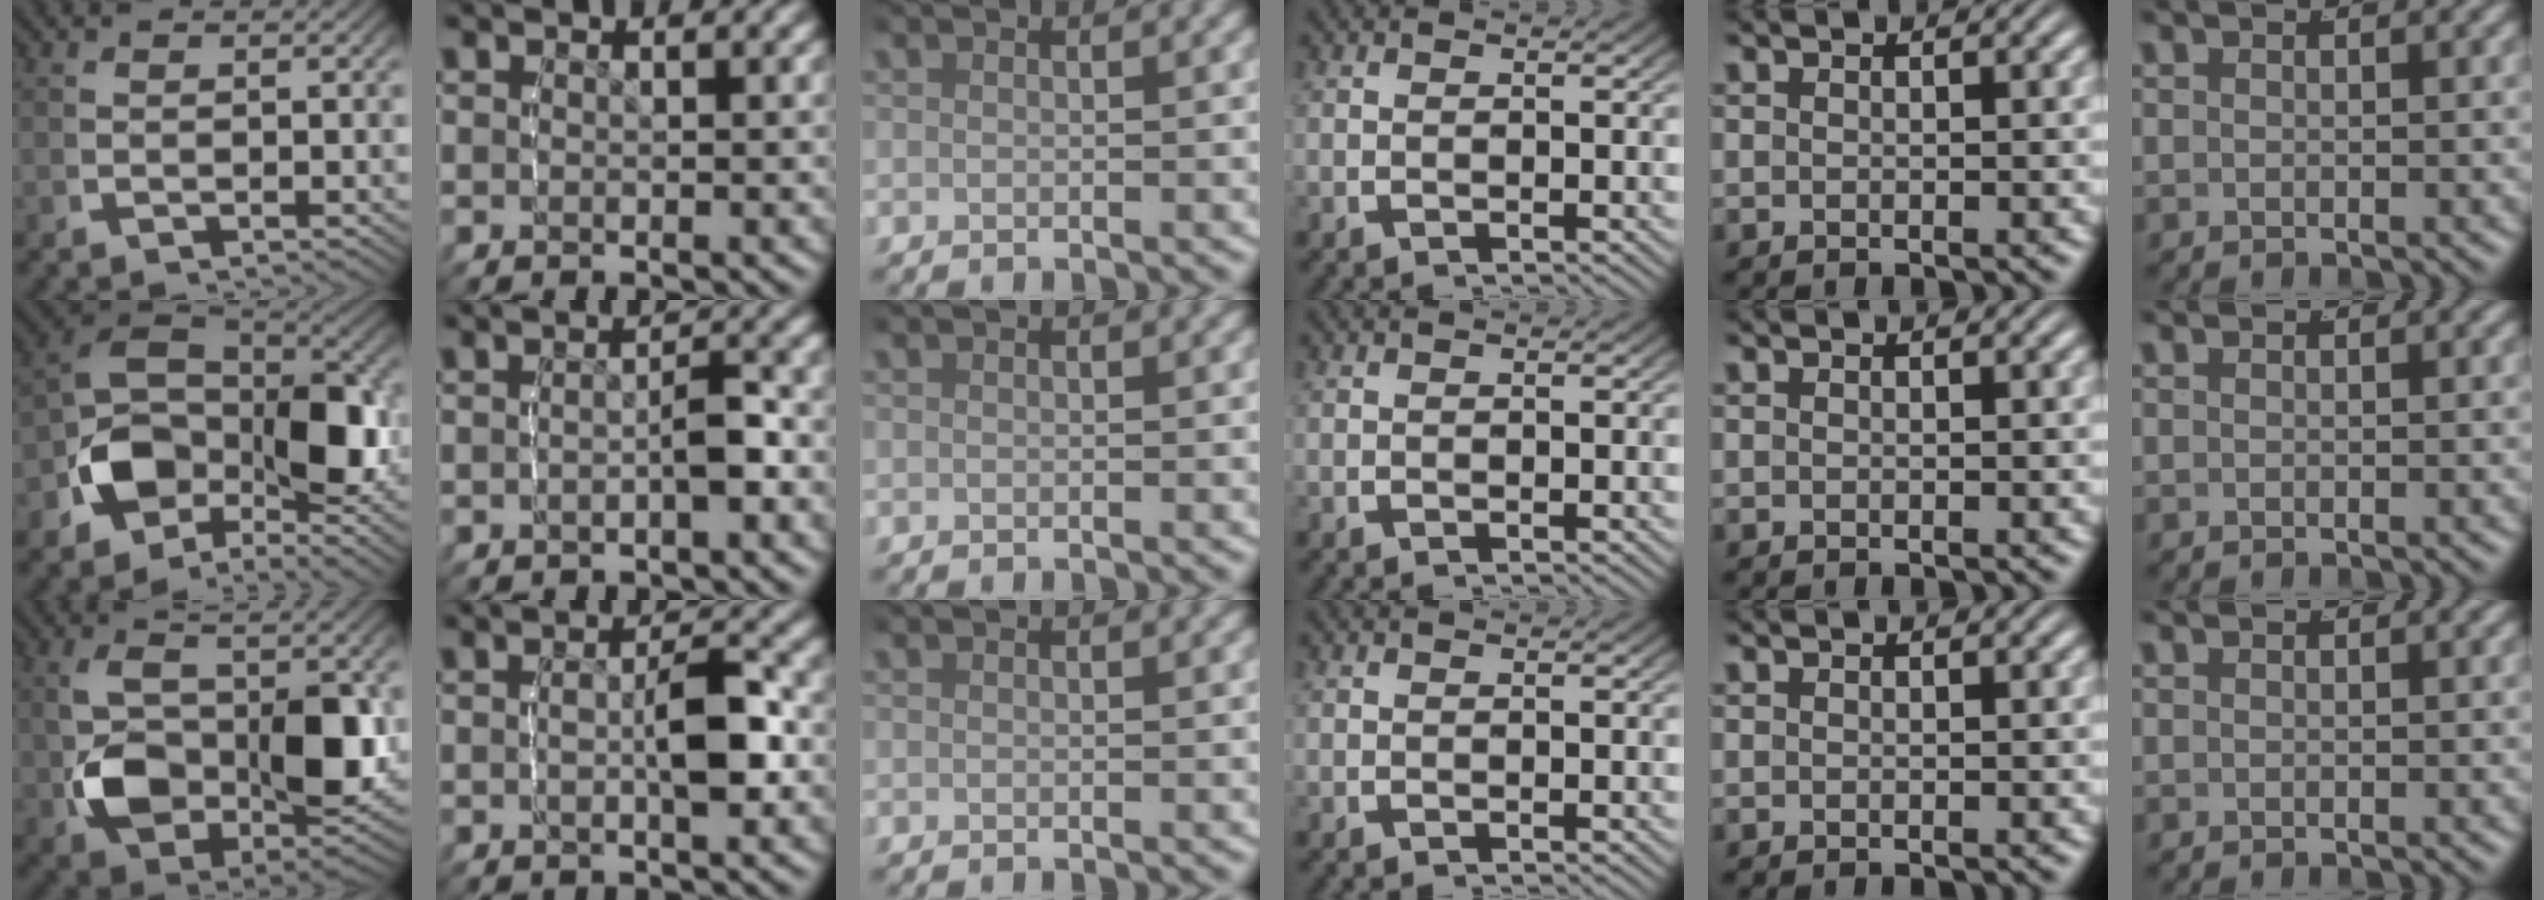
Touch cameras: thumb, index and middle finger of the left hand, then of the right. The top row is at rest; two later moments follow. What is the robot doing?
{"motion": "lift_and_place", "object": "stress ball aka squeeze ball"}